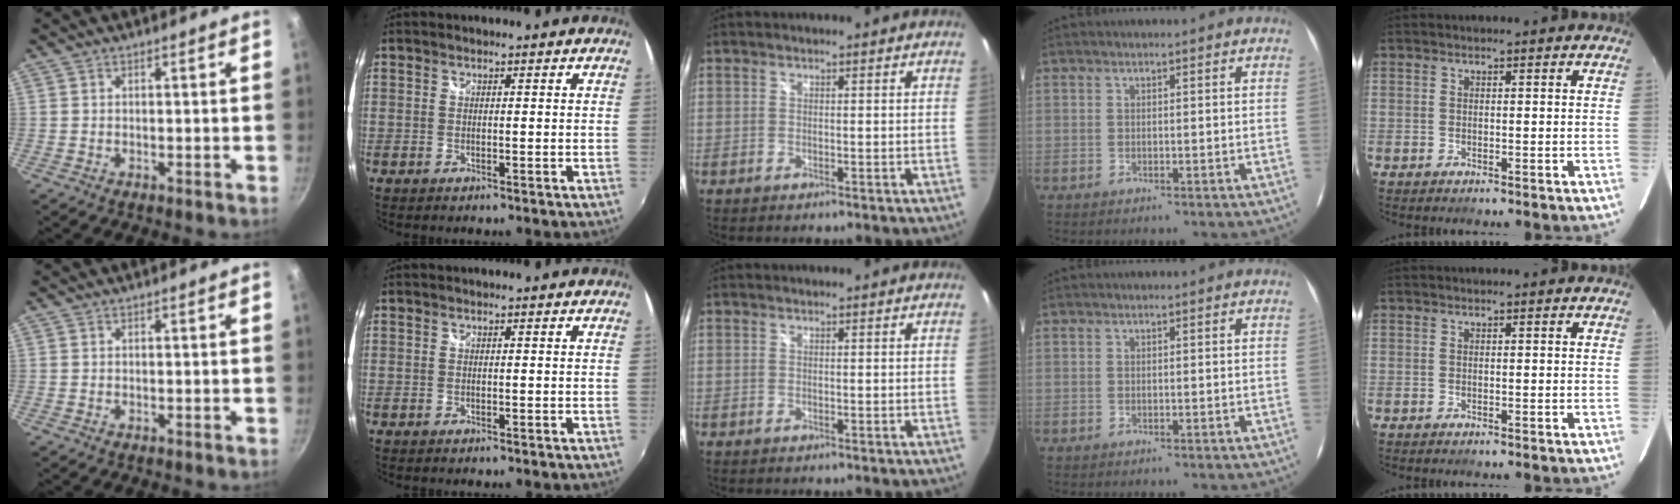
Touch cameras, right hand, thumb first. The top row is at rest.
{}